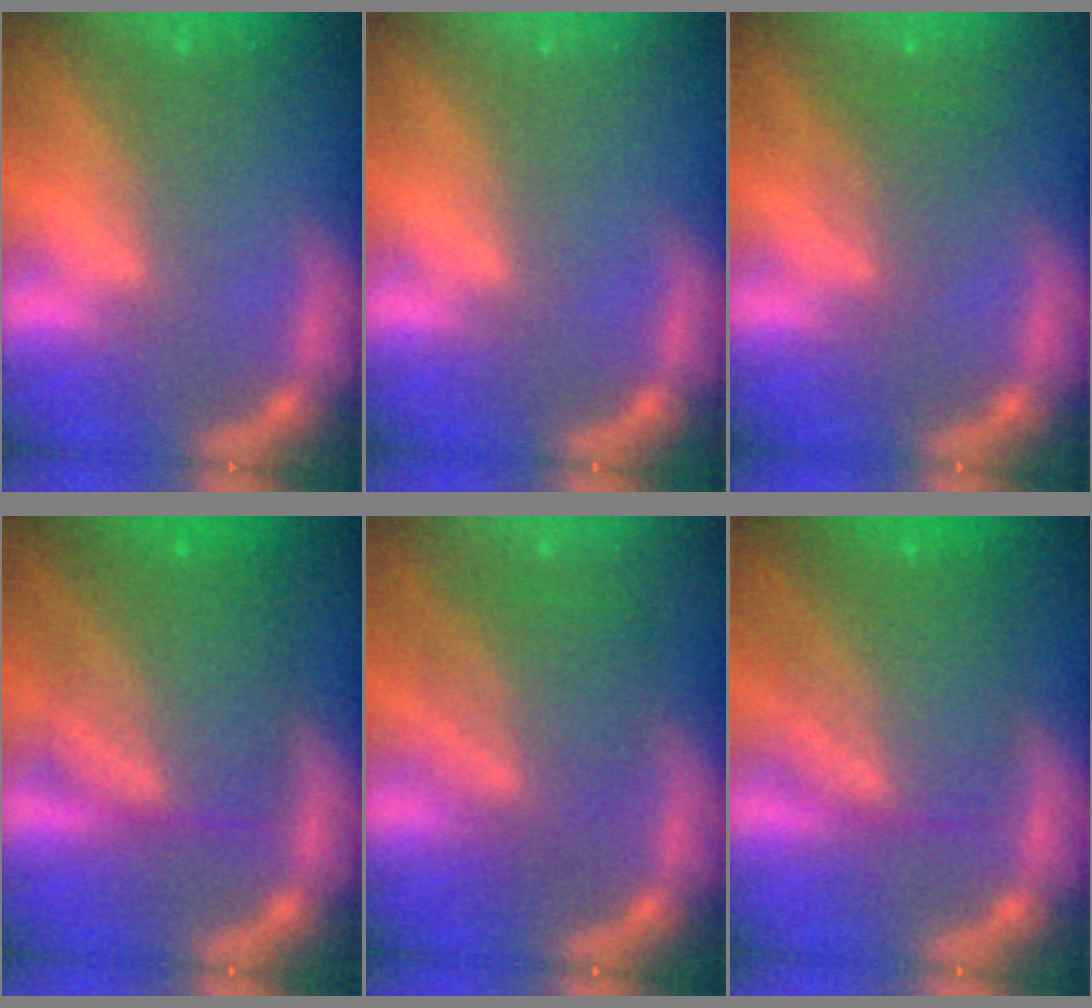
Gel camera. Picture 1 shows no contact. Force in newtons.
{"total": 0.0}
{"total": 2.5}
{"total": 9.5}
{"total": 6.5}
{"total": 8.5}